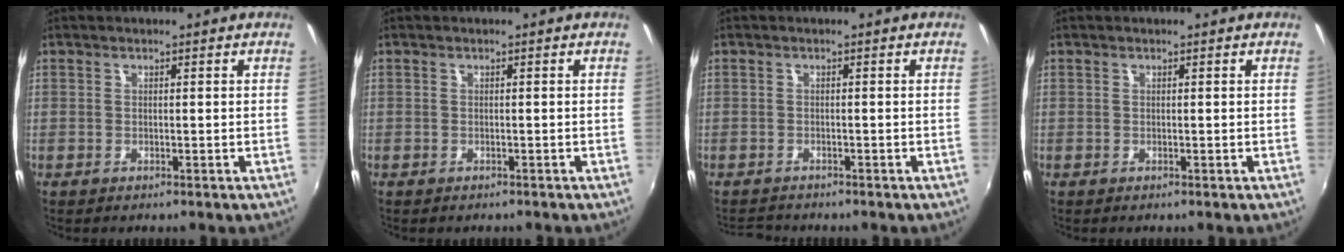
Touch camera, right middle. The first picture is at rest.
{"total": 0.6, "force": [-0.5, 0.3, 0.1], "torque": [-0.004, -0.001, -0.007]}
{"total": 2.6, "force": [-2.5, 0.5, 0.3], "torque": [-0.016, -0.008, -0.046]}
{"total": 0.0}